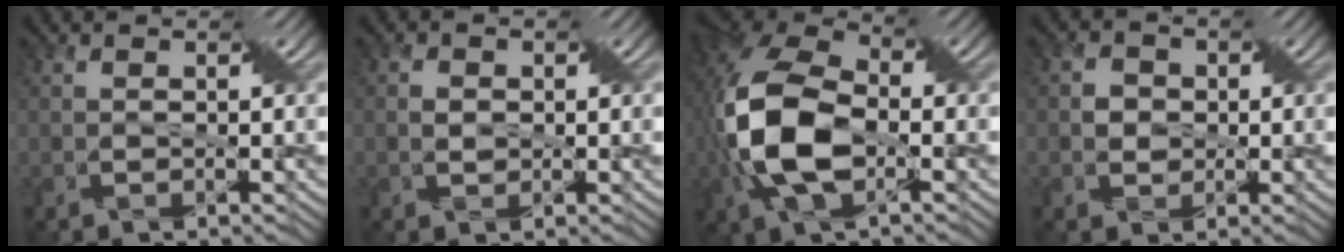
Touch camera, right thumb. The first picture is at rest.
{"total": 1.0, "force": [0.0, 0.8, 0.6], "torque": [-0.023, 0.001, -0.009]}
{"total": 13.4, "force": [-2.3, 7.3, 11.1], "torque": [-0.289, -0.023, -0.044]}
{"total": 2.0, "force": [0.0, 1.9, 0.5], "torque": [-0.034, 0.007, -0.010]}